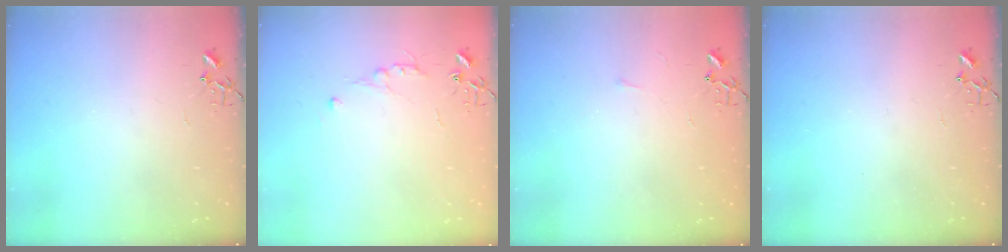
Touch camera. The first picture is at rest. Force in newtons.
{"total": 4.8, "press": 4.8, "slide": 0.7}
{"total": 3.3, "press": 3.2, "slide": 0.5}
{"total": 0.0}